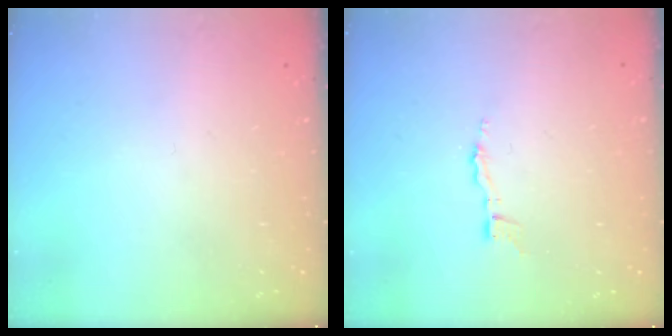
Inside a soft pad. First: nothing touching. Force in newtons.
{"total": 3.4, "press": 3.4, "slide": 0.3}